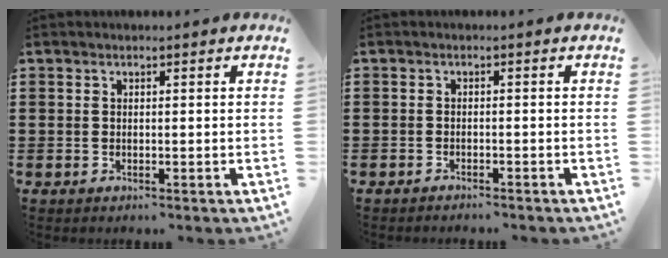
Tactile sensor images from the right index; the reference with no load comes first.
{"total": 1.1, "force": [-1.0, 0.0, -0.1], "torque": [-0.001, 0.001, -0.022]}